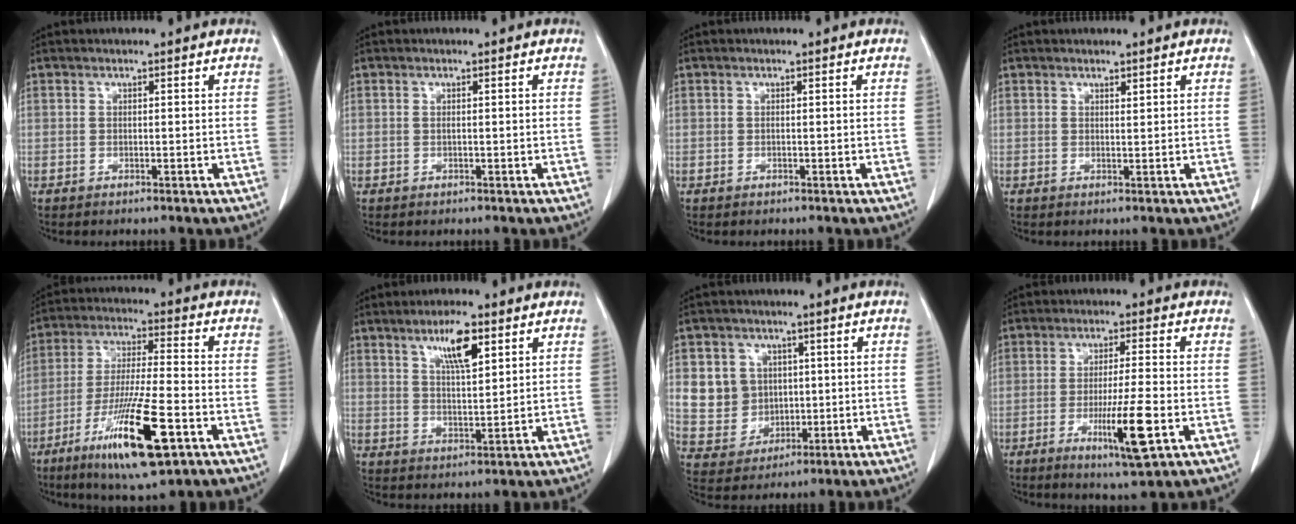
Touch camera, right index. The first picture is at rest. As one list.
[{"total": 0.7, "force": [0.0, 0.1, 0.6], "torque": [-0.016, 0.000, 0.003]}, {"total": 0.0}, {"total": 0.6, "force": [0.5, 0.1, 0.2], "torque": [-0.007, -0.006, 0.008]}, {"total": 15.7, "force": [-7.3, 1.8, 13.7], "torque": [-0.262, -0.032, -0.125]}, {"total": 6.8, "force": [3.8, 1.4, 5.5], "torque": [-0.100, 0.000, 0.067]}, {"total": 7.8, "force": [1.6, 7.3, 2.2], "torque": [-0.052, 0.017, 0.040]}, {"total": 9.3, "force": [-3.1, 0.1, 8.7], "torque": [-0.149, -0.023, -0.052]}]